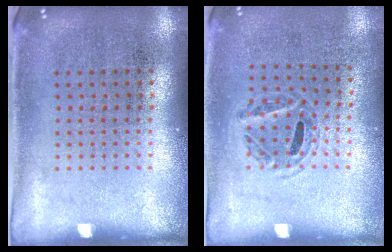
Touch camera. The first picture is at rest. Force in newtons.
{"total": 1.0, "press": 0.7, "slide": 0.7}